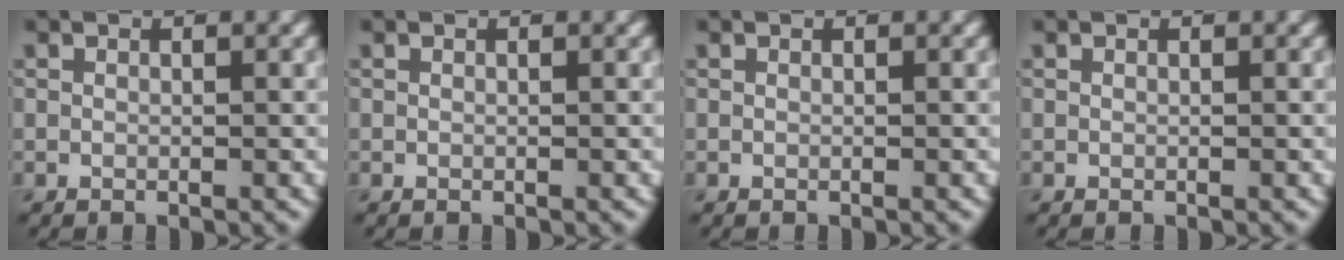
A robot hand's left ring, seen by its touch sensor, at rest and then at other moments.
{"total": 0.0}
{"total": 0.0}
{"total": 0.0}